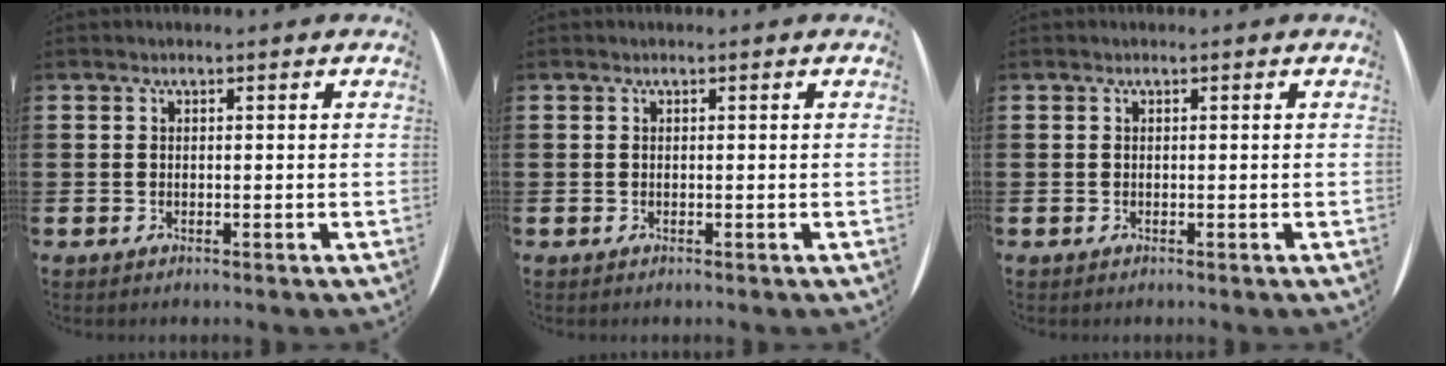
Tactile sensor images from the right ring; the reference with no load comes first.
{"total": 0.0}
{"total": 0.0}